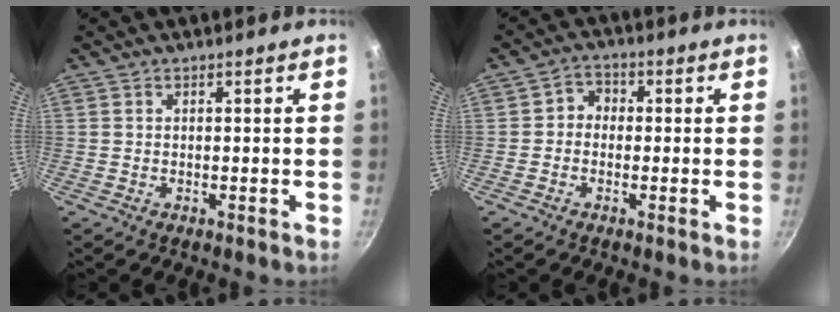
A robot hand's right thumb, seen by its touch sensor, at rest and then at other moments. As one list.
[{"total": 3.3, "force": [-0.4, 2.9, 1.6], "torque": [-0.008, 0.011, -0.020]}]